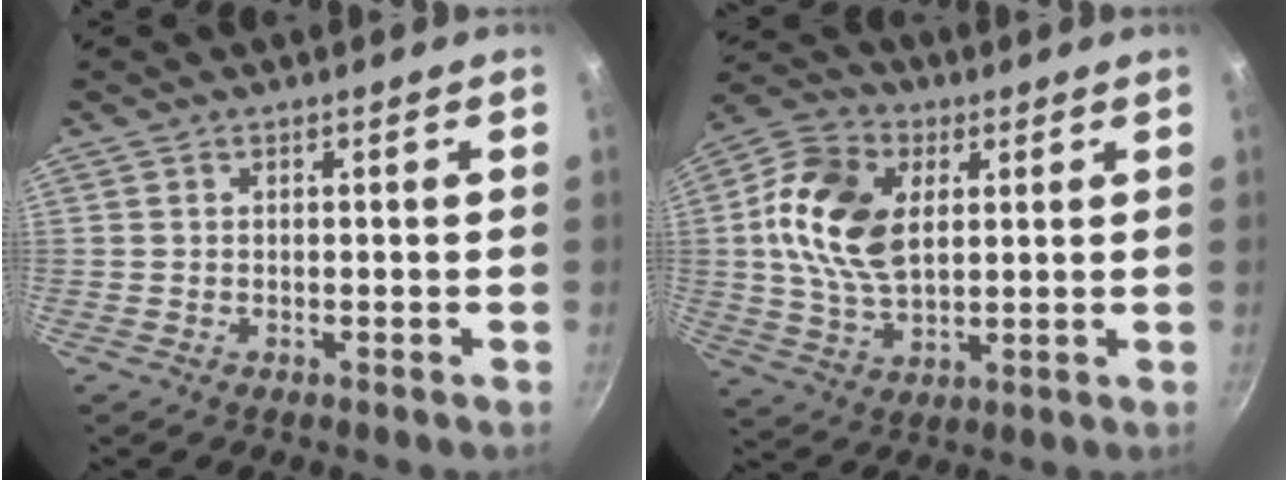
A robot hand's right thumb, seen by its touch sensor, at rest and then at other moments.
{"total": 4.8, "force": [1.0, 4.3, 1.9], "torque": [-0.015, -0.001, 0.001]}